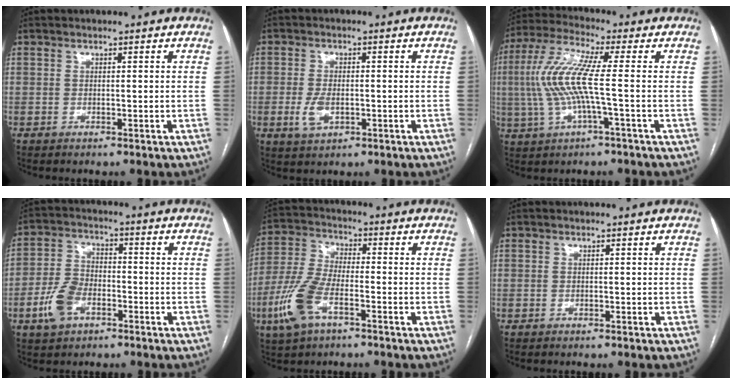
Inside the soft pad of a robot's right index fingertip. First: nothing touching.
{"total": 4.3, "force": [-1.1, 2.2, 3.6], "torque": [-0.080, -0.003, -0.016]}
{"total": 10.2, "force": [-0.5, 0.9, 10.1], "torque": [-0.230, 0.018, -0.016]}
{"total": 8.1, "force": [-3.5, 4.9, 5.4], "torque": [-0.127, 0.009, -0.065]}
{"total": 10.4, "force": [-4.5, 4.1, 8.4], "torque": [-0.205, -0.005, -0.089]}
{"total": 0.0}